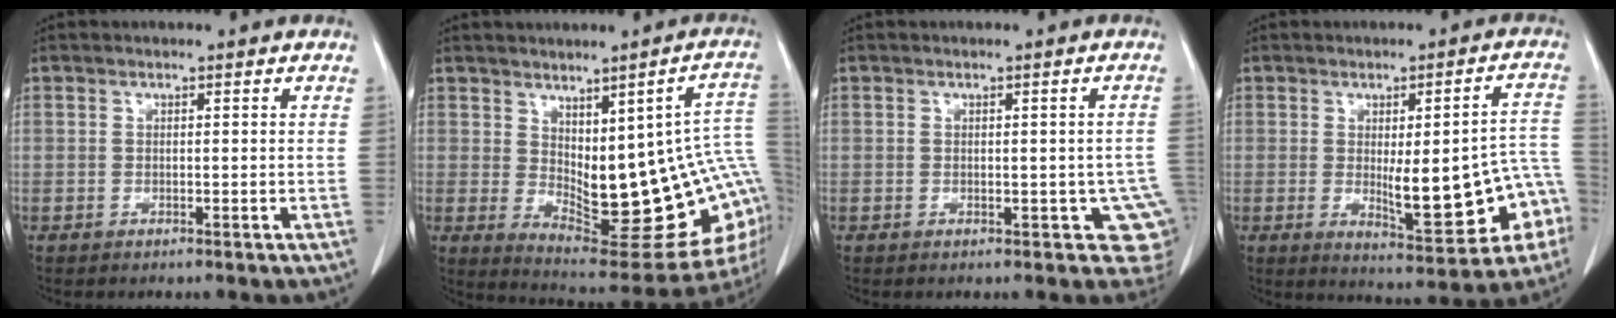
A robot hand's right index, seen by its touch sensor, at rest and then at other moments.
{"total": 20.5, "force": [0.3, 5.7, 19.7], "torque": [-0.206, -0.005, 0.030]}
{"total": 4.5, "force": [-1.2, 2.2, 3.7], "torque": [-0.022, 0.004, -0.013]}
{"total": 15.3, "force": [-3.4, 3.7, 14.4], "torque": [-0.146, 0.019, -0.028]}